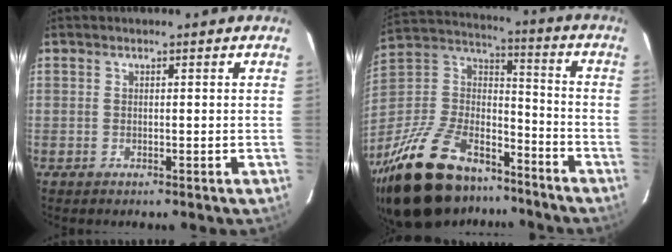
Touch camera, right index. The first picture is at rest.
{"total": 31.5, "force": [-22.2, 15.2, 16.4], "torque": [-0.350, 0.017, -0.347]}